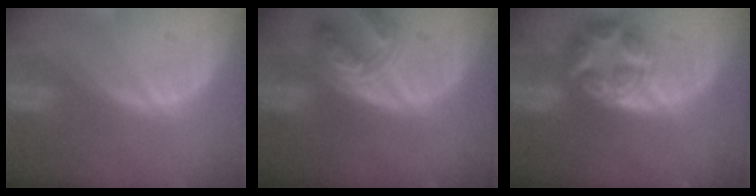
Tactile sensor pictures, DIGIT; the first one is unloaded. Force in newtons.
{"total": 7.1, "press": 6.4, "slide": 3.2}
{"total": 7.7, "press": 6.7, "slide": 3.7}